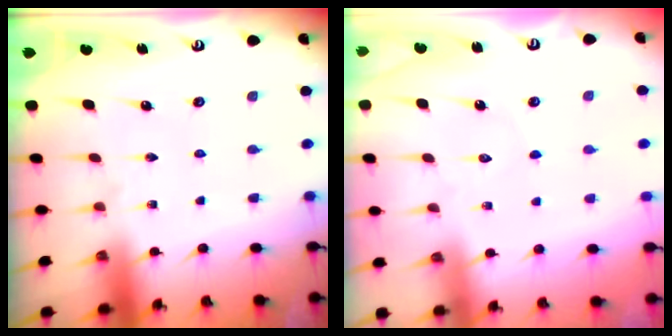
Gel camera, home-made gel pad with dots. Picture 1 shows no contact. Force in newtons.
{"total": 3.1, "press": 3.1, "slide": 0.3}